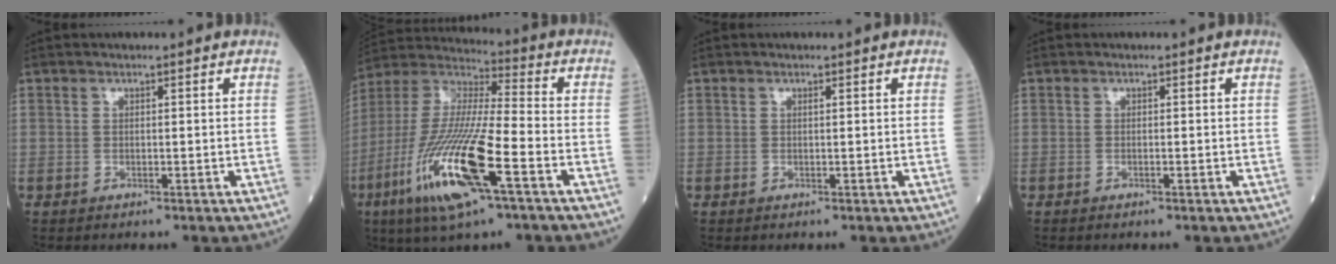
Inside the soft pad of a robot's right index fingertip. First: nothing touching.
{"total": 19.4, "force": [-8.1, 2.5, 17.5], "torque": [-0.393, -0.035, -0.153]}
{"total": 0.0}
{"total": 0.0}